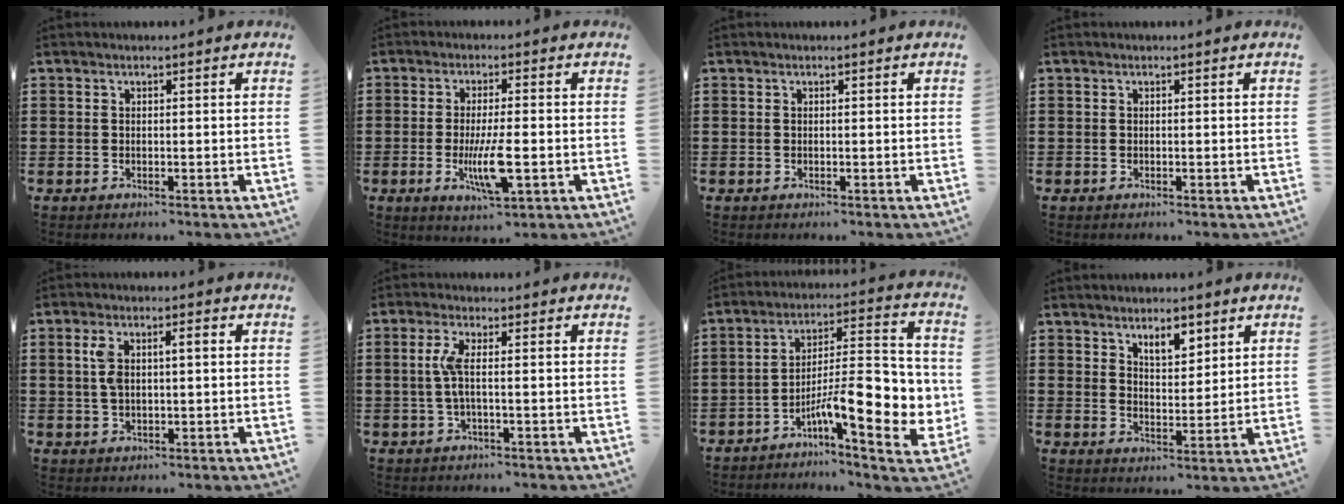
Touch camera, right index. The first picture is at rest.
{"total": 7.7, "force": [-1.9, 1.8, 7.3], "torque": [-0.147, -0.015, -0.034]}
{"total": 0.0}
{"total": 0.0}
{"total": 4.5, "force": [0.8, 1.8, 4.0], "torque": [-0.088, 0.008, 0.008]}
{"total": 3.8, "force": [-0.3, 0.3, 3.7], "torque": [-0.085, -0.006, -0.013]}
{"total": 13.3, "force": [-4.2, 4.1, 12.0], "torque": [-0.190, -0.020, -0.077]}
{"total": 4.4, "force": [3.1, 1.9, 2.4], "torque": [-0.038, 0.000, 0.053]}